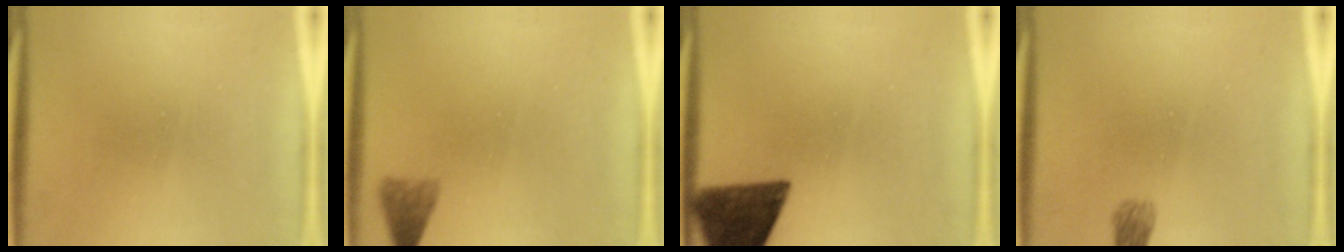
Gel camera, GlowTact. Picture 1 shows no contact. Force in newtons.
{"total": 2.9}
{"total": 11.6}
{"total": 2.3}